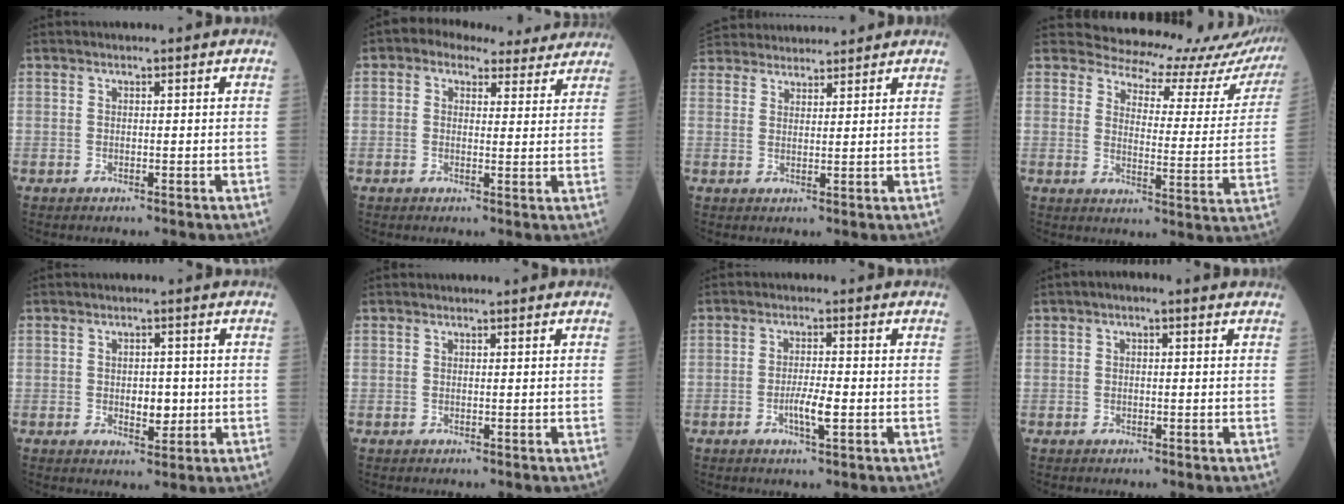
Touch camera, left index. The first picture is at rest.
{"total": 9.1, "force": [7.5, 4.4, 2.8], "torque": [-0.025, 0.032, 0.083]}
{"total": 12.3, "force": [11.5, 3.0, 3.1], "torque": [-0.065, 0.051, 0.192]}
{"total": 19.1, "force": [18.5, 4.7, 1.5], "torque": [0.015, -0.087, 0.183]}
{"total": 3.3, "force": [-0.3, 1.8, 2.8], "torque": [-0.040, 0.000, 0.000]}
{"total": 0.0}
{"total": 3.5, "force": [-1.1, 0.3, 3.3], "torque": [-0.065, -0.003, -0.020]}
{"total": 1.9, "force": [0.8, 0.6, 1.6], "torque": [-0.025, 0.013, 0.005]}